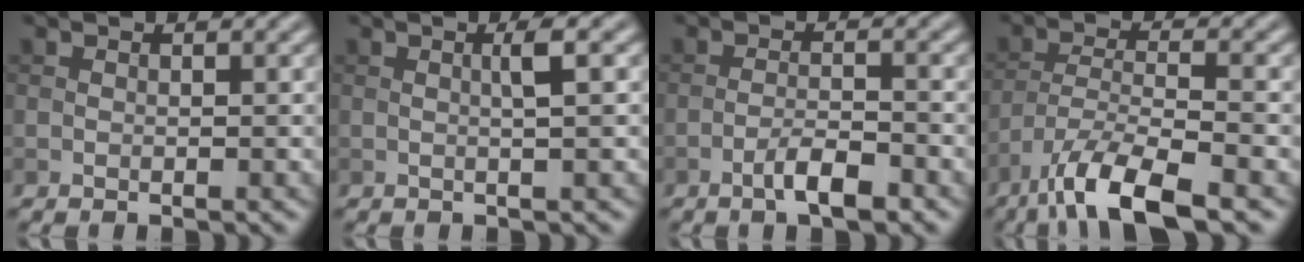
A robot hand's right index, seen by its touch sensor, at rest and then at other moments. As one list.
[{"total": 2.1, "force": [0.3, 0.3, 2.1], "torque": [-0.035, 0.007, 0.001]}, {"total": 3.3, "force": [-2.0, 0.7, 2.5], "torque": [-0.045, 0.007, -0.040]}, {"total": 8.0, "force": [-5.5, 2.0, 5.5], "torque": [-0.099, -0.003, -0.106]}]